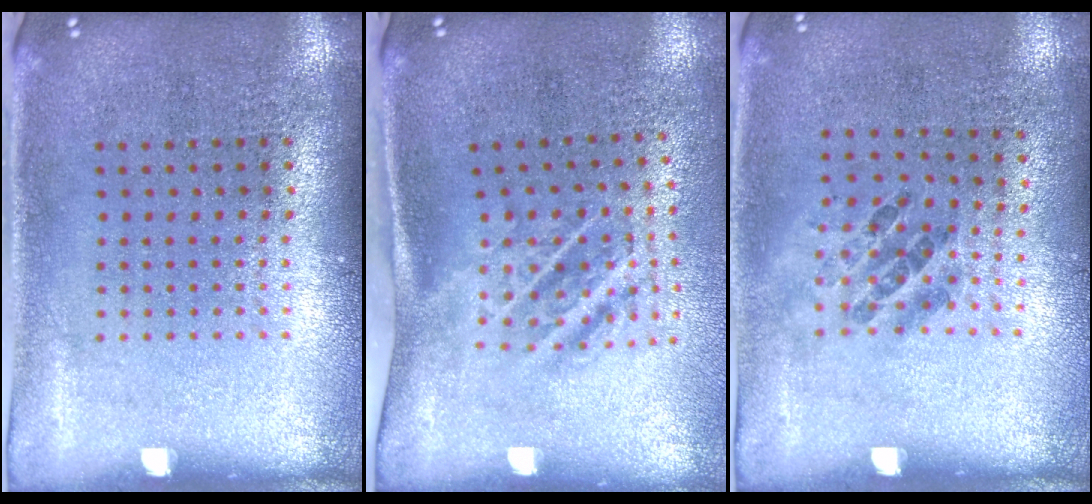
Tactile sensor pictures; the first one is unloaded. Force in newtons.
{"total": 1.8, "press": 1.2, "slide": 1.4}
{"total": 1.1, "press": 0.6, "slide": 0.9}